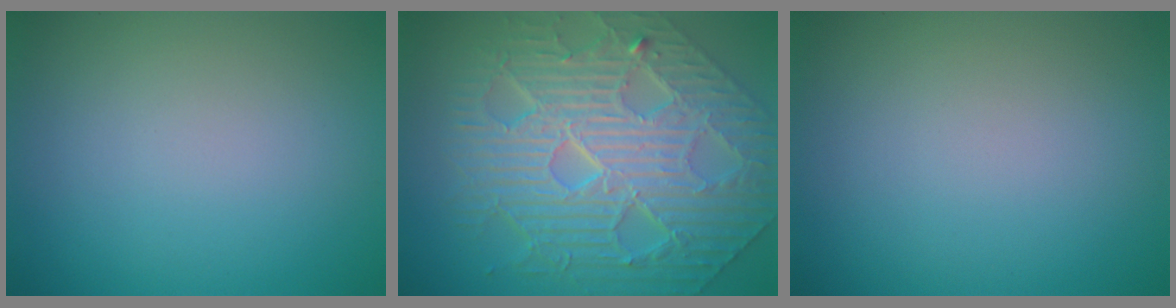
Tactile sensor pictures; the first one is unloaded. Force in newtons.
{"total": 10.8, "press": 7.4, "slide": 7.9}
{"total": 0.0}